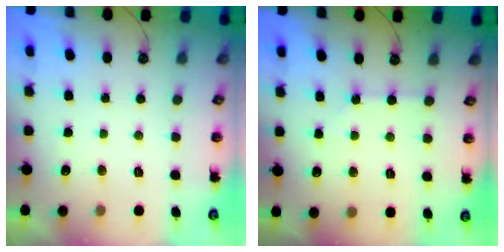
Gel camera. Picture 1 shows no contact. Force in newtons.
{"total": 2.9, "press": 2.9, "slide": 0.5}